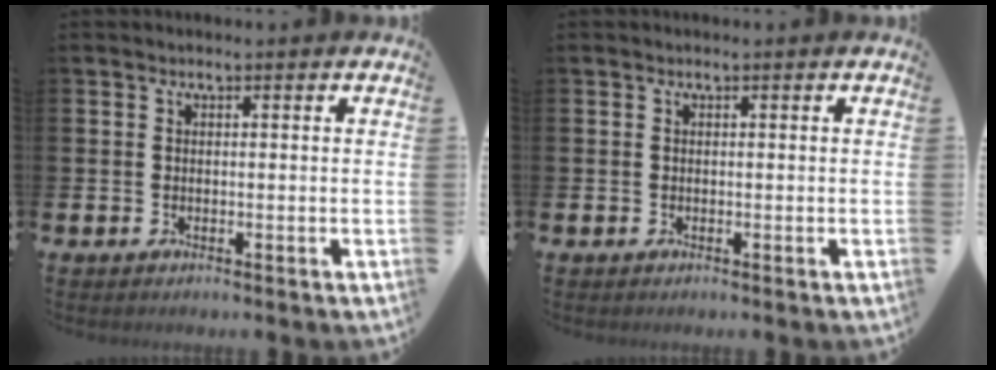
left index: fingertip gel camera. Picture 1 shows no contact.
{"total": 0.0}